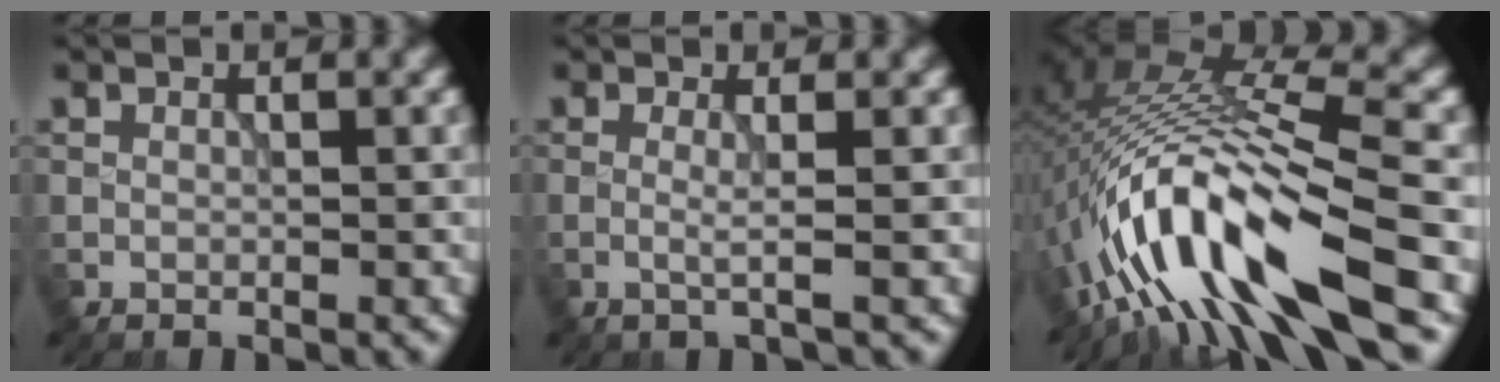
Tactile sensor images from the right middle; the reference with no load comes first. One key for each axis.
{"total": 1.6, "fx": -0.1, "fy": 0.2, "fz": 1.6, "tx": -0.031, "ty": -0.006, "tz": -0.008}
{"total": 12.9, "fx": -5.5, "fy": 3.1, "fz": 11.3, "tx": -0.206, "ty": 0.017, "tz": -0.088}